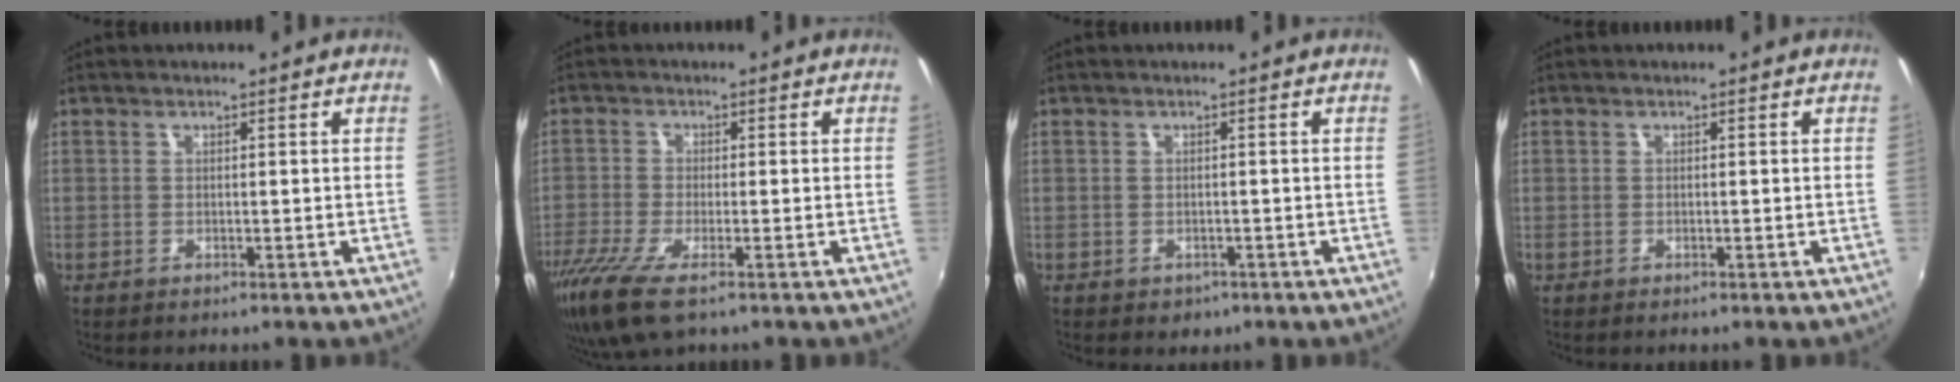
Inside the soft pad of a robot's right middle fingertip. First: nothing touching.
{"total": 8.8, "force": [-5.8, 1.6, 6.4], "torque": [-0.151, -0.038, -0.112]}
{"total": 2.0, "force": [-0.9, 1.7, 0.7], "torque": [-0.016, -0.007, -0.009]}
{"total": 0.0}